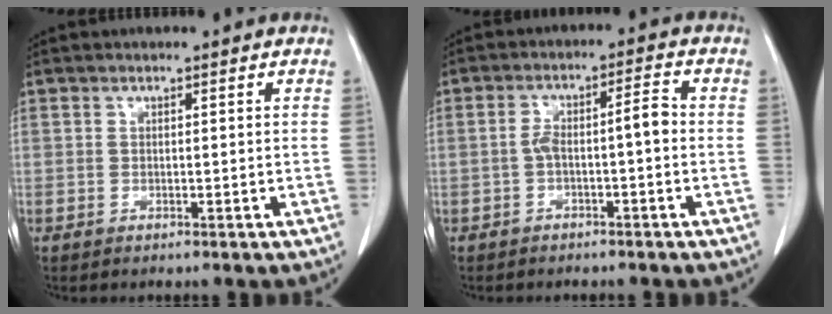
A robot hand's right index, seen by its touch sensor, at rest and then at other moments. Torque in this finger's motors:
{"motor_torque": [0.35, -0.20, 0.10, 0.05]}